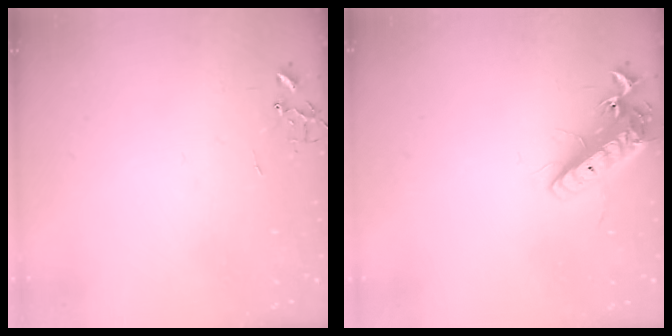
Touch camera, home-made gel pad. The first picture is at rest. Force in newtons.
{"total": 14.1, "press": 13.9, "slide": 2.4}